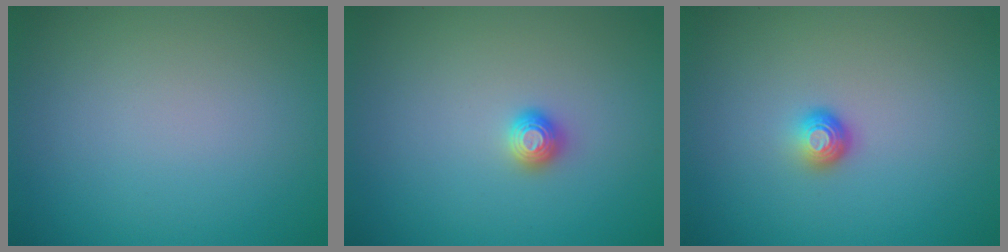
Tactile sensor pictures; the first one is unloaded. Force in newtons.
{"total": 1.1, "press": 1.1, "slide": 0.1}
{"total": 1.4, "press": 1.1, "slide": 1.0}